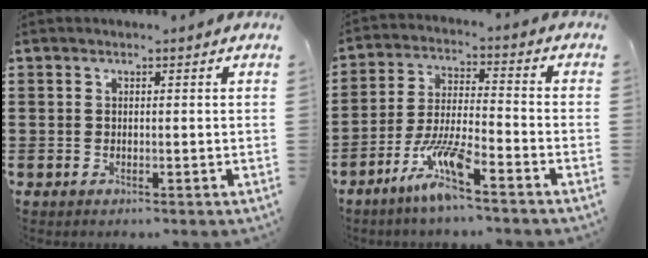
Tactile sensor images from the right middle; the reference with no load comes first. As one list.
[{"total": 8.7, "force": [-5.8, 1.1, 6.4], "torque": [-0.135, -0.007, -0.110]}]